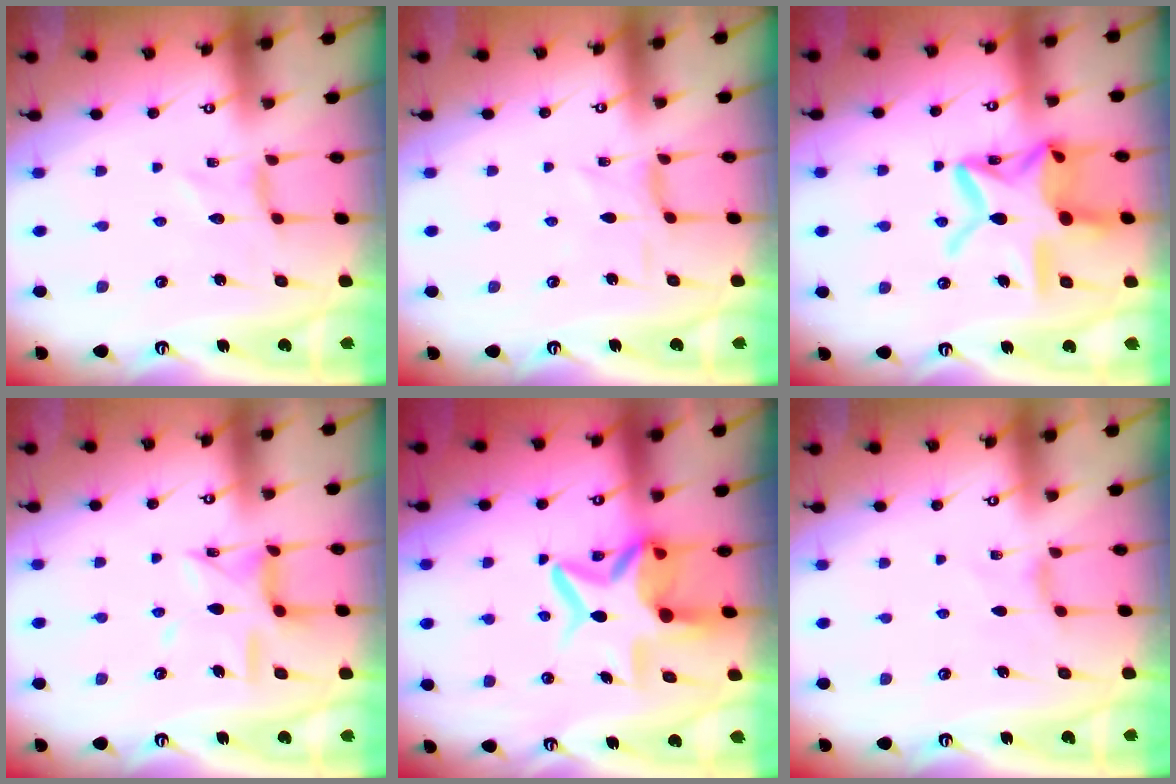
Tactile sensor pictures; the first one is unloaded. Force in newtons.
{"total": 1.5, "press": 1.3, "slide": 0.6}
{"total": 19.8, "press": 19.7, "slide": 1.5}
{"total": 11.9, "press": 11.8, "slide": 0.9}
{"total": 11.6, "press": 11.5, "slide": 1.6}
{"total": 2.1, "press": 2.1, "slide": 0.4}